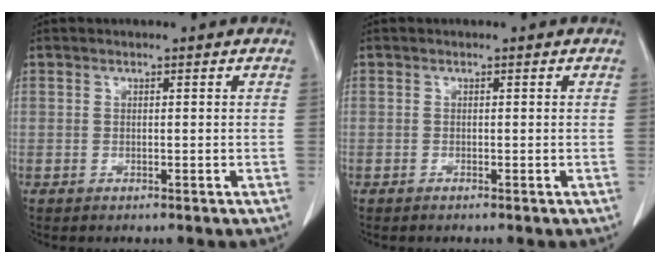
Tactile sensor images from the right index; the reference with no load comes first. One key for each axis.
{"total": 0.0}